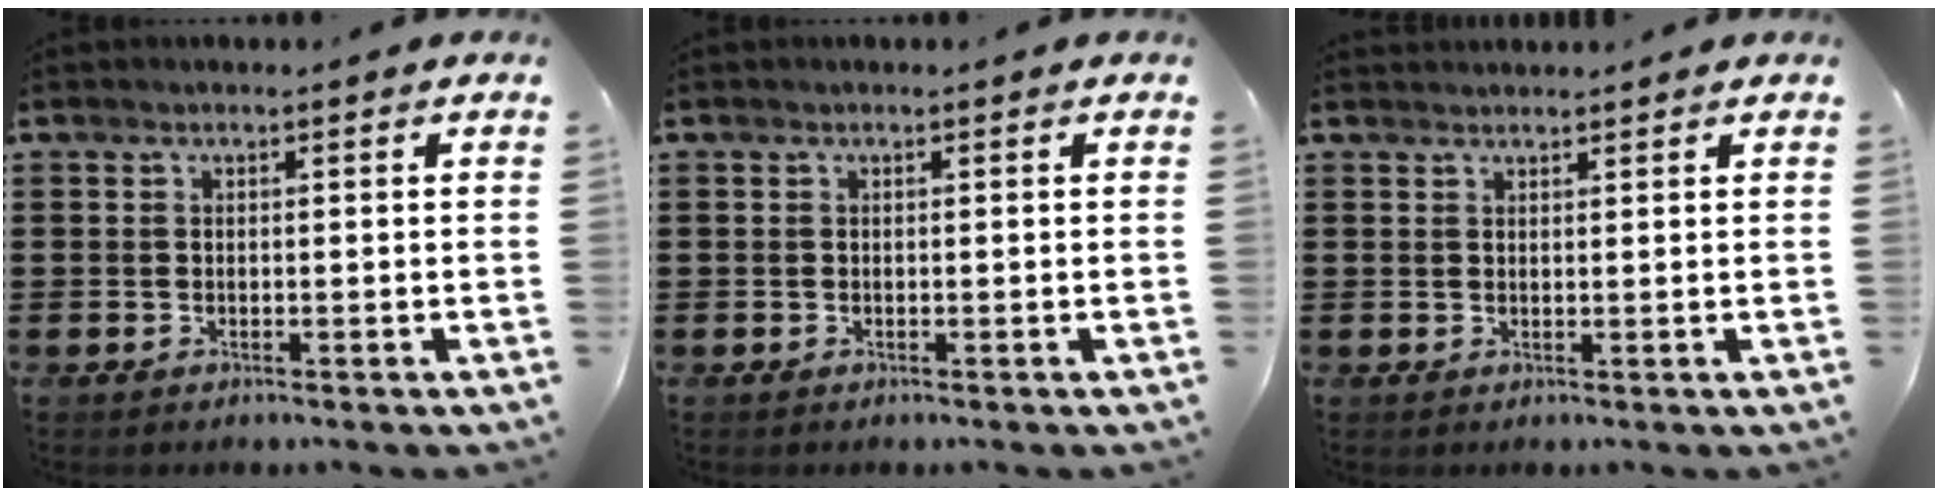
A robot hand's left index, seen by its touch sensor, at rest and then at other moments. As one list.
[{"total": 0.0}, {"total": 1.2, "force": [1.2, 0.1, 0.0], "torque": [-0.002, 0.000, 0.023]}]